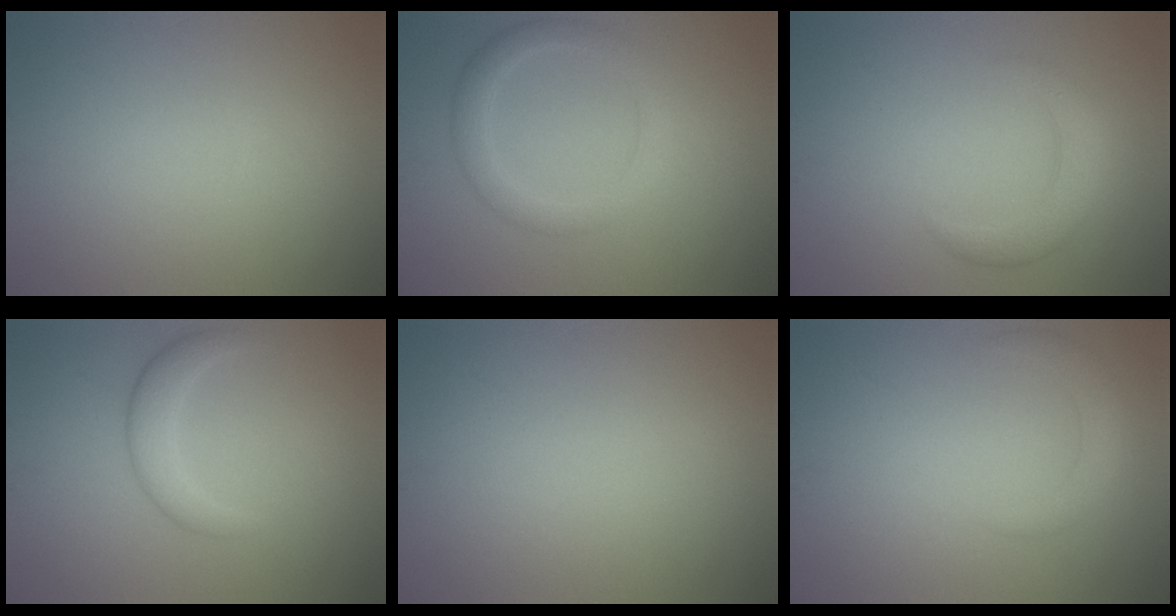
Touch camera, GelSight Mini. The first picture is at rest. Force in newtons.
{"total": 2.8, "press": 2.8, "slide": 0.1}
{"total": 3.0, "press": 3.0, "slide": 0.1}
{"total": 2.5, "press": 2.5, "slide": 0.1}
{"total": 0.0}
{"total": 2.0, "press": 2.0, "slide": 0.2}